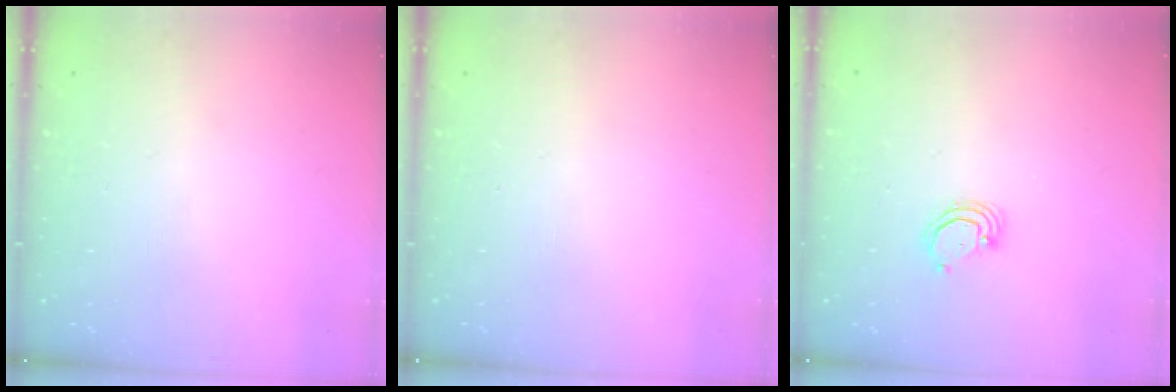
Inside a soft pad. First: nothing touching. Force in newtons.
{"total": 0.0}
{"total": 3.2, "press": 3.2, "slide": 0.2}